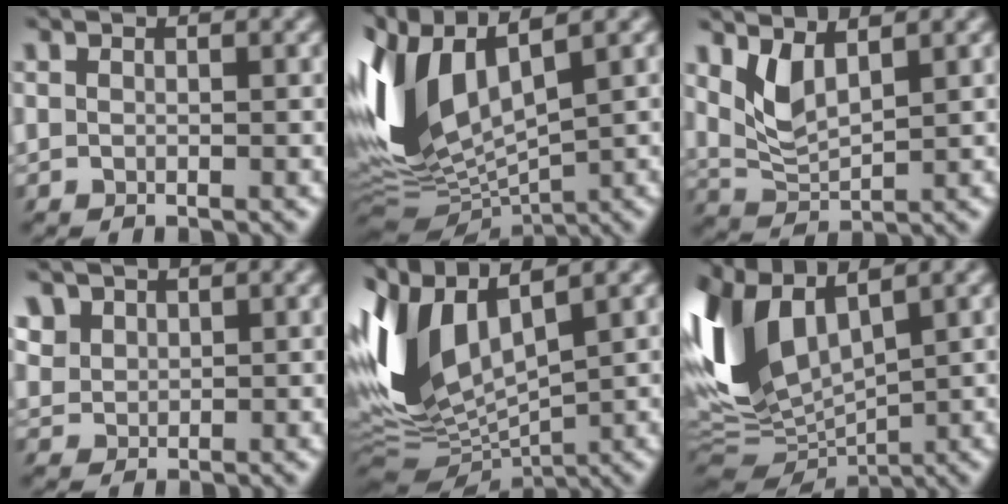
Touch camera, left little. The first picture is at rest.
{"total": 7.5, "force": [0.7, 3.4, 6.7], "torque": [-0.149, 0.006, 0.002]}
{"total": 3.0, "force": [1.4, 0.6, 2.6], "torque": [-0.057, -0.005, 0.029]}
{"total": 2.0, "force": [1.1, 1.3, 1.0], "torque": [-0.032, 0.013, 0.014]}
{"total": 6.8, "force": [0.3, 3.1, 6.1], "torque": [-0.133, 0.006, -0.005]}
{"total": 7.9, "force": [1.7, 3.3, 6.9], "torque": [-0.156, 0.002, 0.022]}